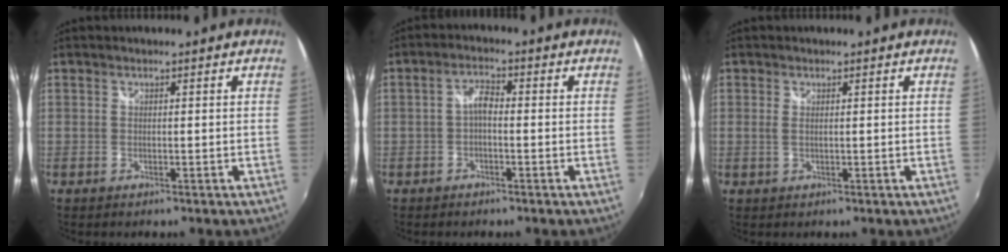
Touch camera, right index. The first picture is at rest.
{"total": 2.8, "force": [-0.9, 1.2, 2.3], "torque": [-0.047, 0.009, -0.019]}
{"total": 1.0, "force": [0.4, 0.4, 0.9], "torque": [-0.018, 0.003, 0.008]}